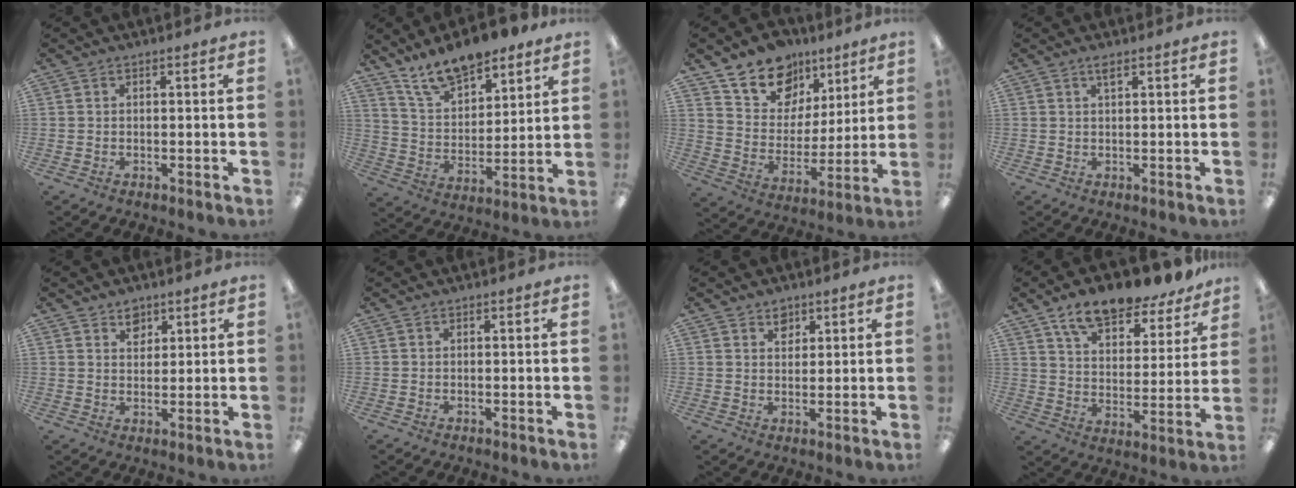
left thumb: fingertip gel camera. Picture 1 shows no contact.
{"total": 13.7, "force": [11.1, 5.5, 5.7], "torque": [-0.098, -0.062, 0.202]}
{"total": 15.5, "force": [10.6, 10.3, 4.7], "torque": [-0.087, -0.060, 0.201]}
{"total": 1.6, "force": [1.1, 0.3, 1.1], "torque": [-0.027, 0.002, 0.020]}
{"total": 4.1, "force": [3.0, 2.6, 0.7], "torque": [0.000, -0.014, 0.052]}
{"total": 0.0}
{"total": 3.3, "force": [2.4, 2.2, 0.7], "torque": [0.006, -0.011, 0.041]}
{"total": 13.7, "force": [11.6, 4.3, 5.8], "torque": [-0.099, -0.081, 0.200]}